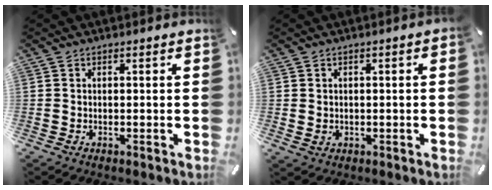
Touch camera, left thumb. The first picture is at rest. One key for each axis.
{"total": 1.7, "fx": -0.2, "fy": 1.6, "fz": 0.4, "tx": 0.000, "ty": 0.002, "tz": -0.007}